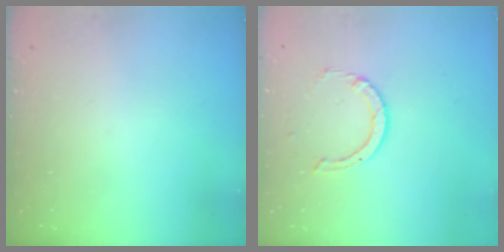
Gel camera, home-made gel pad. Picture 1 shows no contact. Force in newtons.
{"total": 1.7, "press": 1.7, "slide": 0.1}